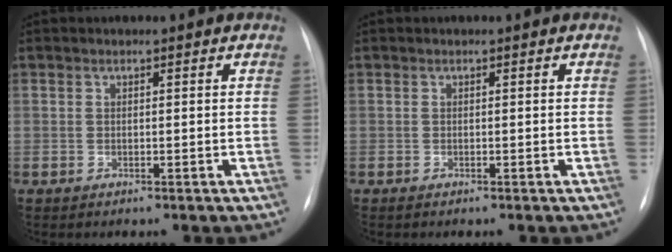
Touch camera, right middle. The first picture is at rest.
{"total": 0.0}